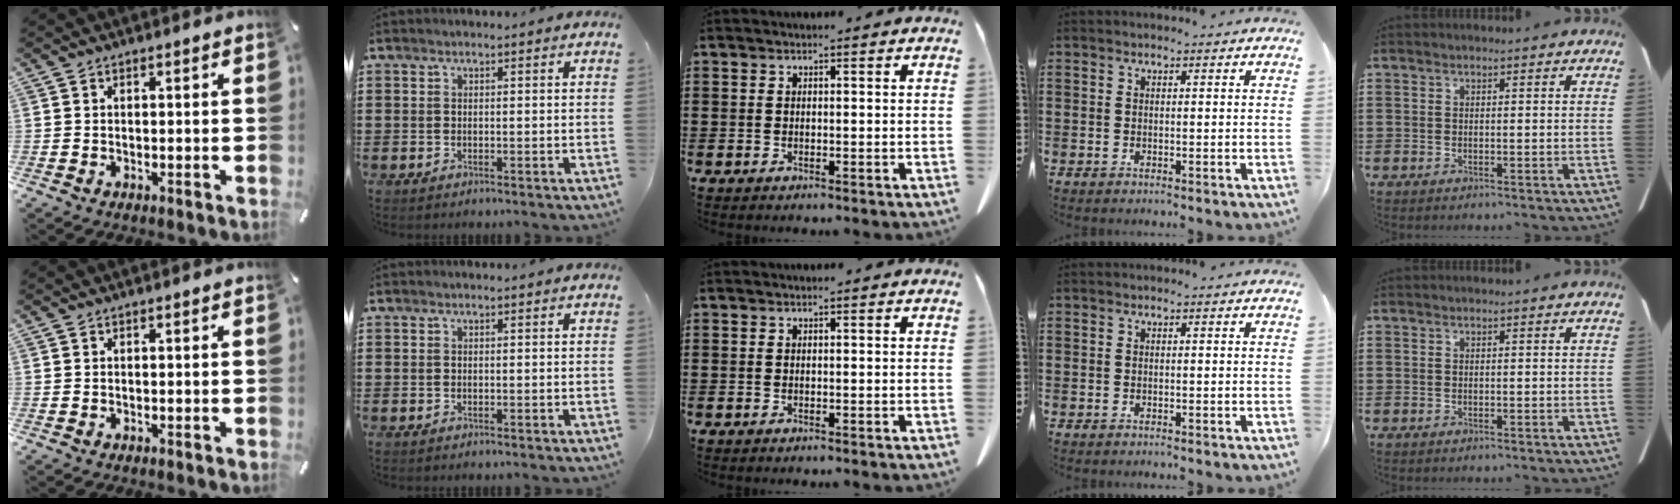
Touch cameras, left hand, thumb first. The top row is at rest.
{}